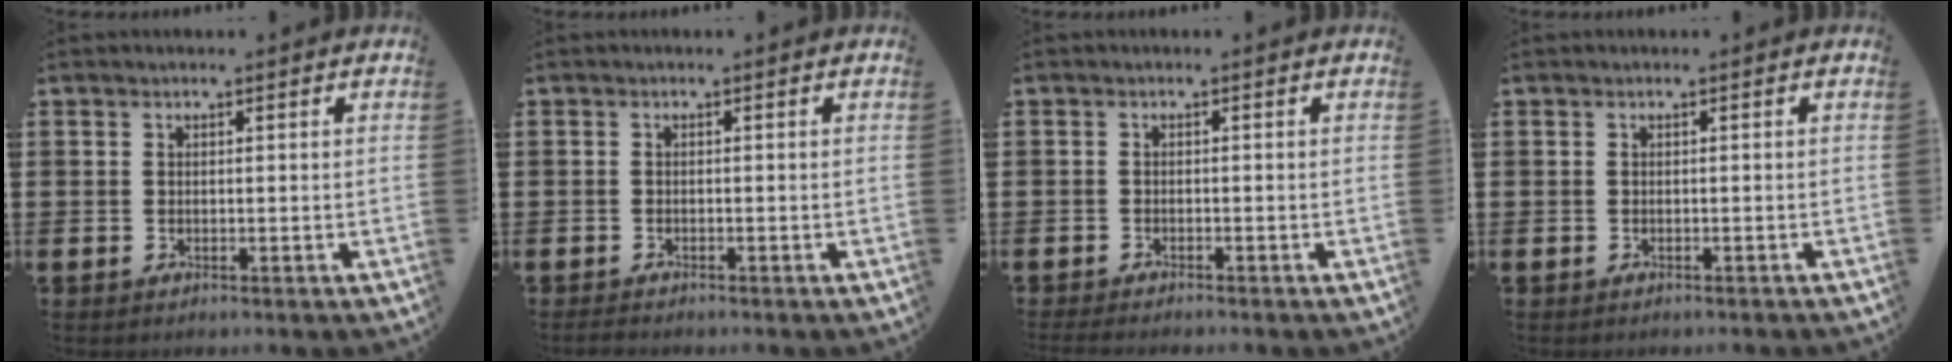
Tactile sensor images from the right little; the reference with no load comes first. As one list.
[{"total": 0.6, "force": [-0.5, 0.1, 0.3], "torque": [-0.007, 0.000, -0.012]}, {"total": 0.8, "force": [-0.8, 0.0, 0.3], "torque": [-0.005, -0.002, -0.016]}, {"total": 0.0}]